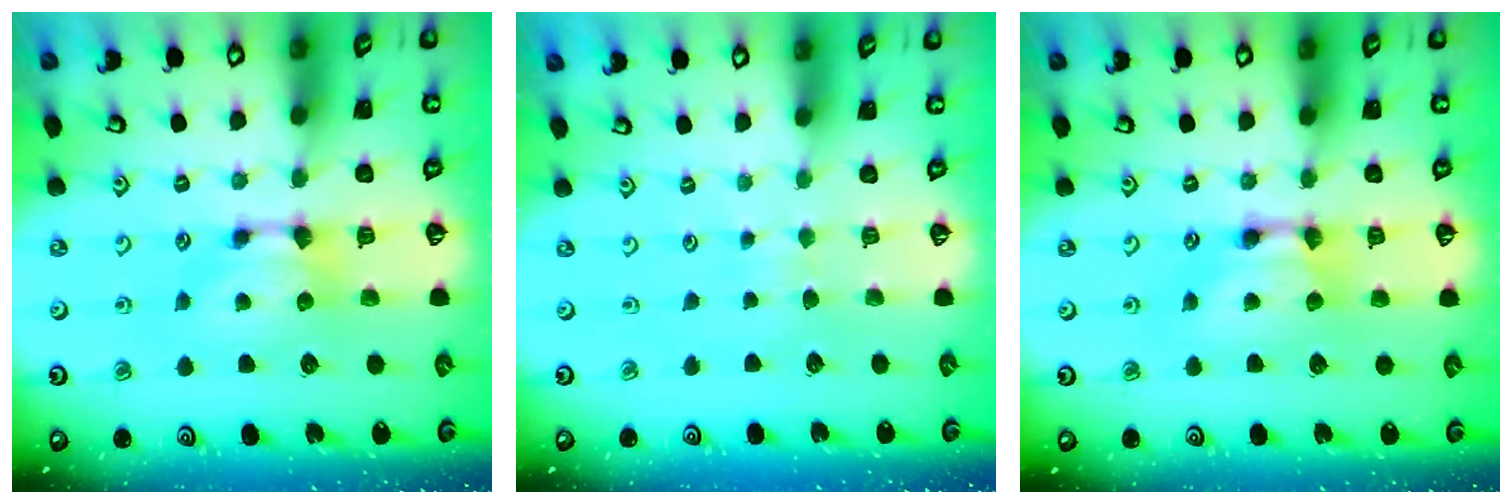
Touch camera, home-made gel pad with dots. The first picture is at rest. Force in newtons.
{"total": 3.7, "press": 3.7, "slide": 0.4}
{"total": 2.1, "press": 2.1, "slide": 0.1}